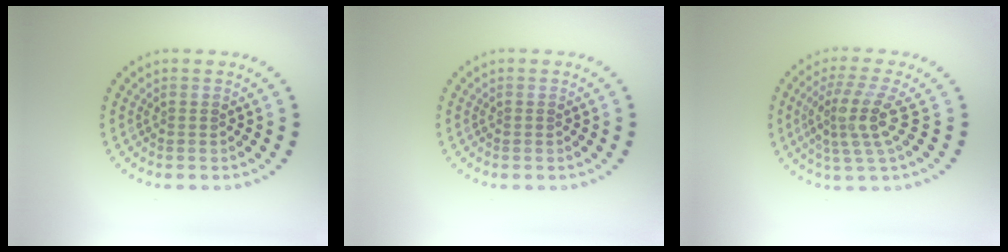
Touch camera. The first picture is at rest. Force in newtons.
{"total": 0.0}
{"total": 4.1, "press": 3.0, "slide": 2.9}